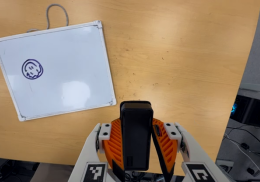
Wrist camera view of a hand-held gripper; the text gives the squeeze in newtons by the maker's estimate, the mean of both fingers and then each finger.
{"total": 5.6, "left": 4.8, "right": 6.4}